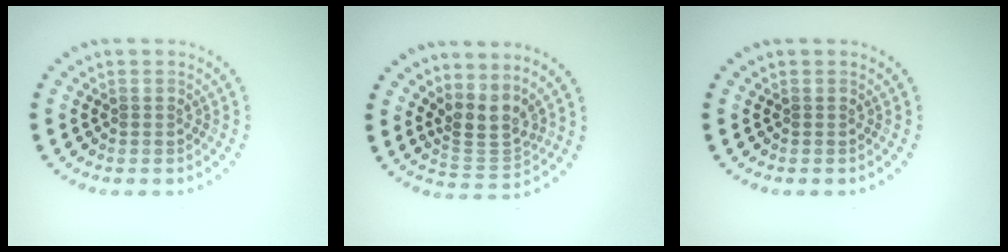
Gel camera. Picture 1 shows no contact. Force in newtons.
{"total": 3.2, "press": 2.3, "slide": 2.1}
{"total": 0.0}